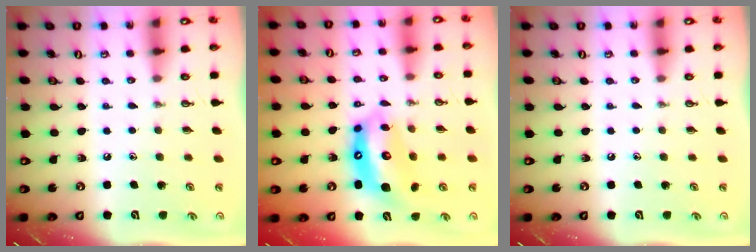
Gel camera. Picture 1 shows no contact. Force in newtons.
{"total": 12.8, "press": 12.8, "slide": 0.9}
{"total": 0.0}